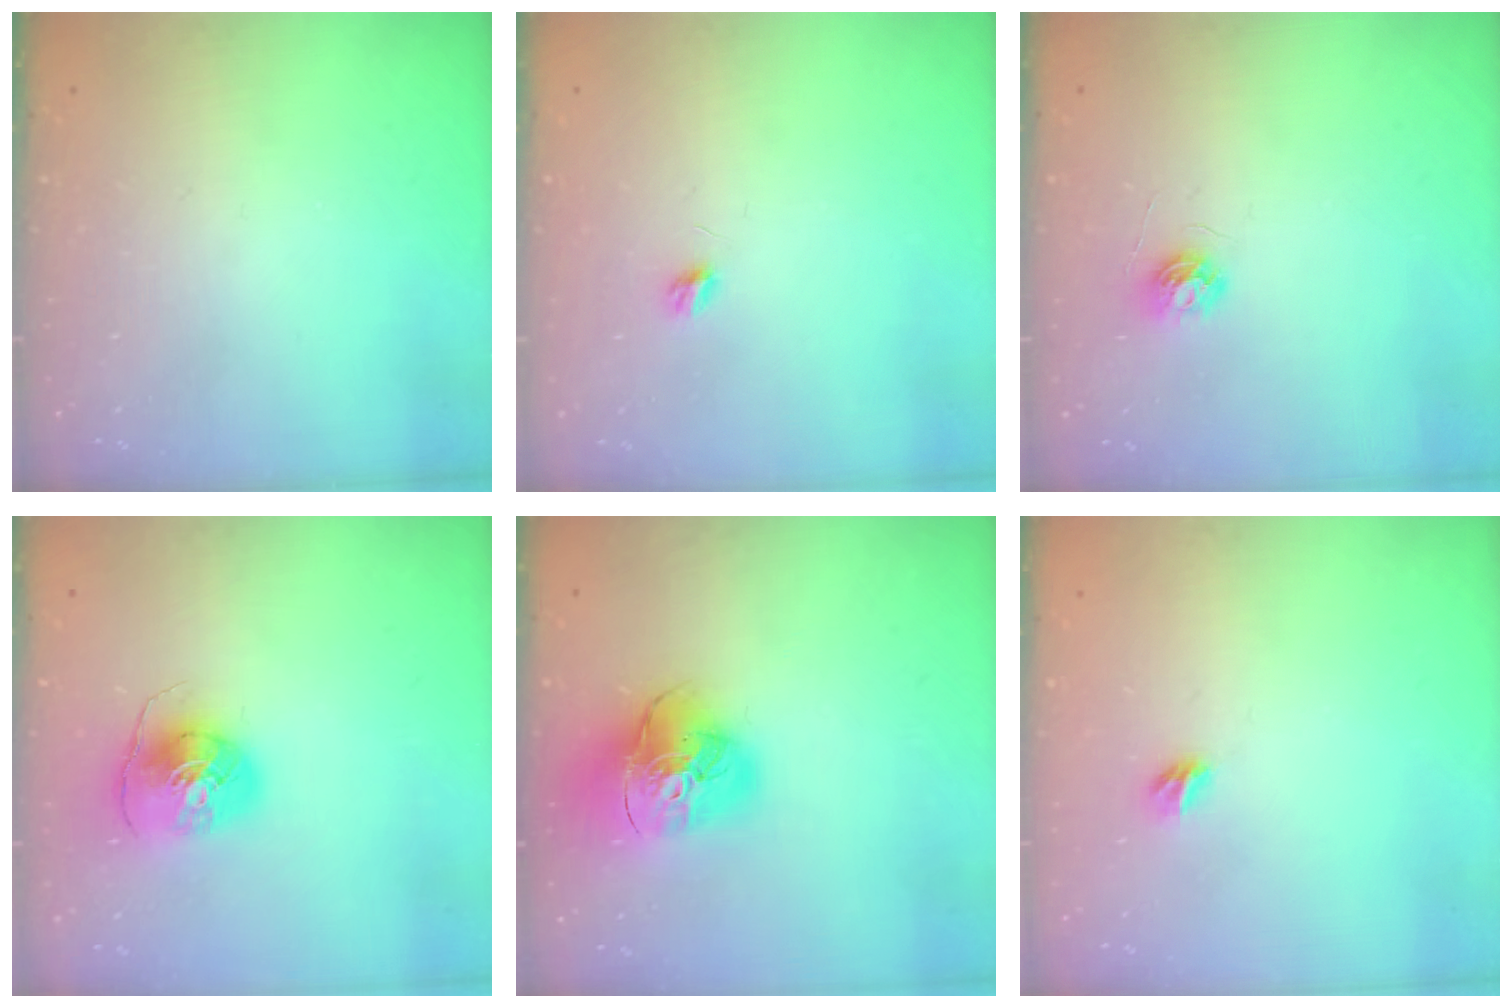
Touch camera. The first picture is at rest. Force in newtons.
{"total": 3.7, "press": 3.7, "slide": 0.3}
{"total": 5.2, "press": 5.2, "slide": 0.5}
{"total": 8.1, "press": 8.0, "slide": 1.2}
{"total": 19.0, "press": 18.8, "slide": 2.2}
{"total": 5.4, "press": 5.4, "slide": 0.5}